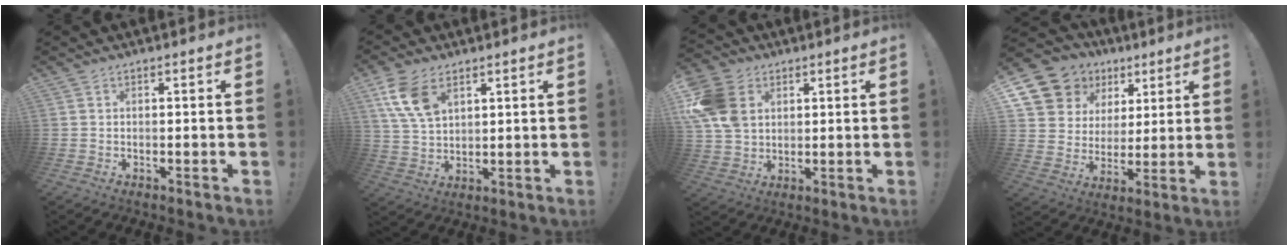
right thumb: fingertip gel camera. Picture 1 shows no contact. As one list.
[{"total": 11.1, "force": [5.8, 6.5, 6.9], "torque": [-0.126, -0.016, 0.112]}, {"total": 14.8, "force": [4.2, 11.6, 8.2], "torque": [-0.161, -0.010, 0.087]}, {"total": 13.7, "force": [8.1, 10.5, 3.6], "torque": [-0.061, -0.050, 0.170]}]